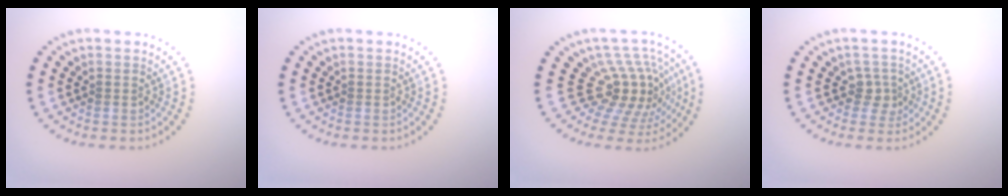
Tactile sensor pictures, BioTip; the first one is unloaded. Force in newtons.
{"total": 0.0}
{"total": 5.1, "press": 3.6, "slide": 3.6}
{"total": 1.8, "press": 1.3, "slide": 1.2}